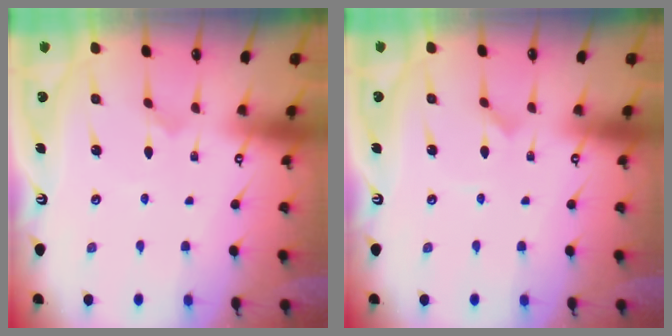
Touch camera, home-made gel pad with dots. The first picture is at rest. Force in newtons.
{"total": 0.0}